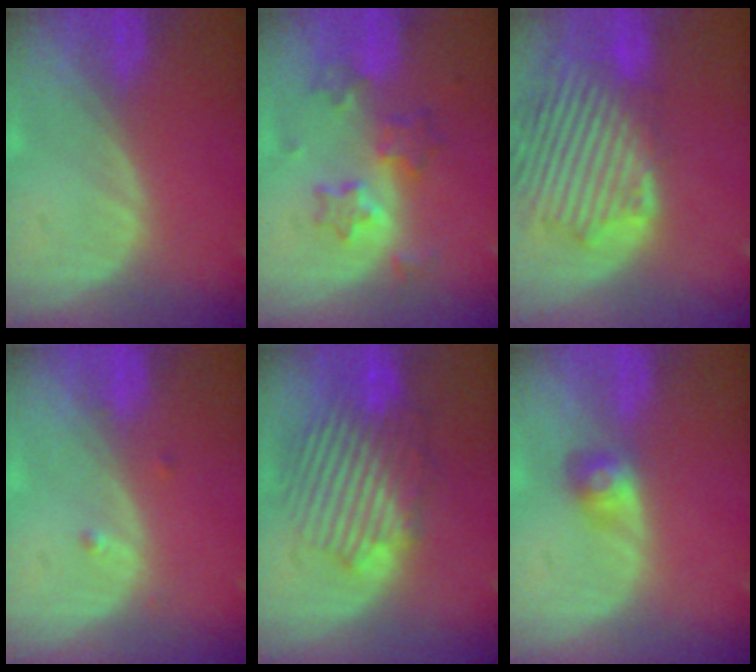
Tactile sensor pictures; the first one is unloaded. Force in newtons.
{"total": 7.0, "press": 6.3, "slide": 3.1}
{"total": 13.8, "press": 11.8, "slide": 7.2}
{"total": 1.0, "press": 0.8, "slide": 0.6}
{"total": 9.5, "press": 9.3, "slide": 2.1}
{"total": 2.9, "press": 2.7, "slide": 1.0}